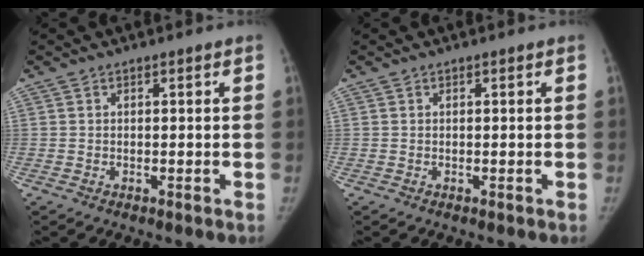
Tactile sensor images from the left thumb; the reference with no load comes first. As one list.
[{"total": 0.0}]